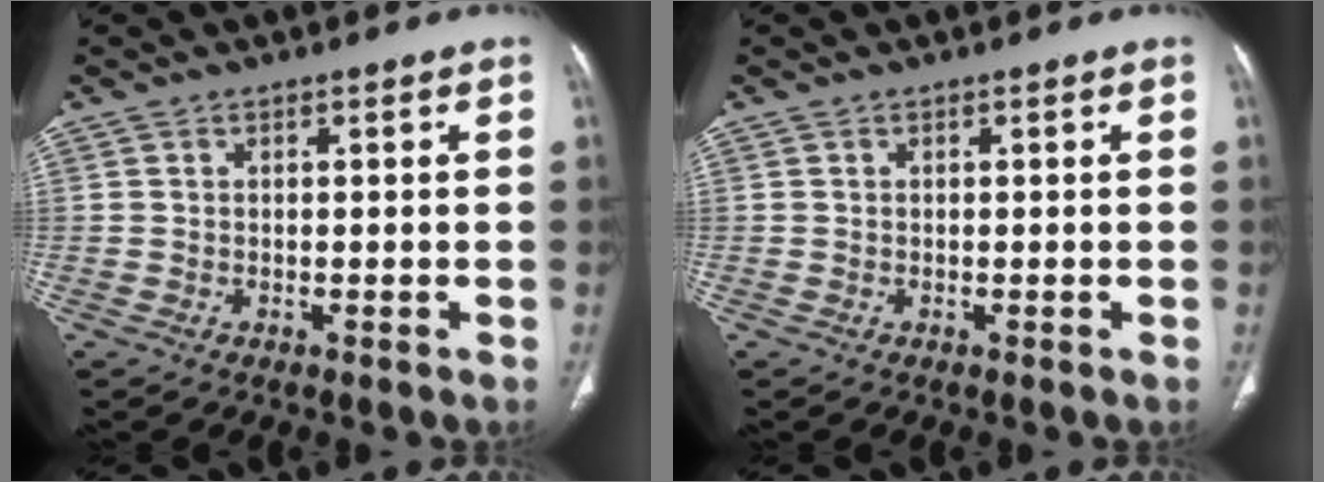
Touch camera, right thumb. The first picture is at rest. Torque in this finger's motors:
{"motor_torque": [0.00, 0.00, -0.02, 0.01, 0.00]}